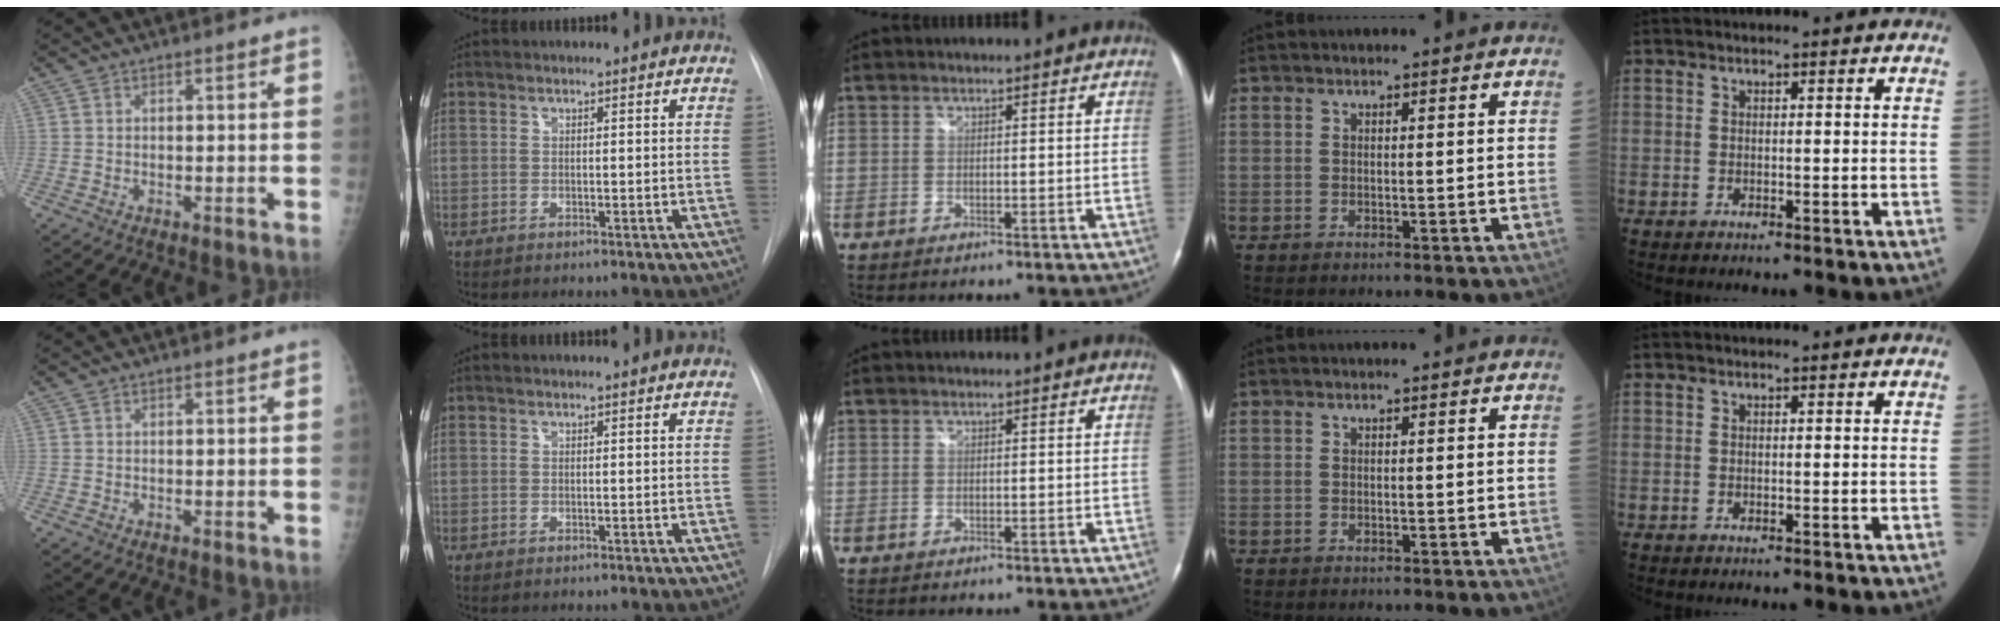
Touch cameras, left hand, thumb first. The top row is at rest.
{}